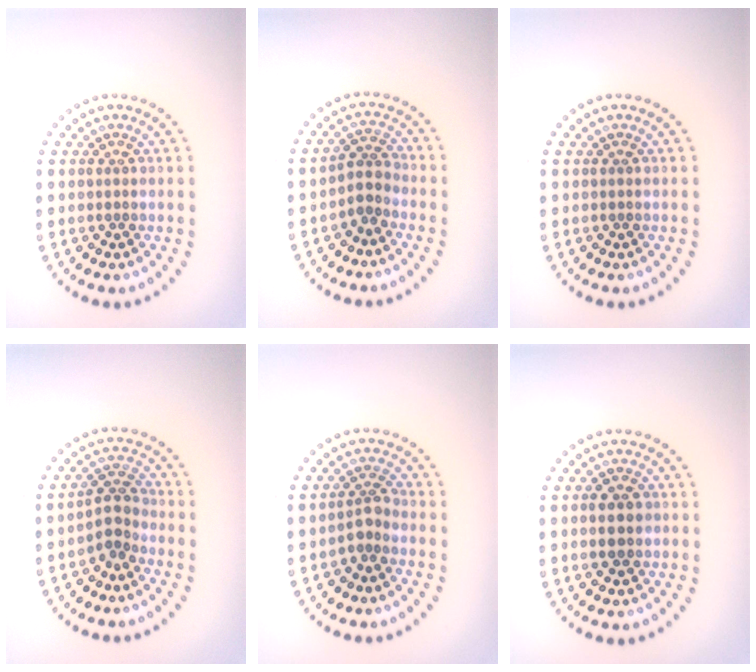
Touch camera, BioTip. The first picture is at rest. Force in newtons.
{"total": 2.0, "press": 1.4, "slide": 1.4}
{"total": 0.0}
{"total": 2.4, "press": 2.1, "slide": 1.2}
{"total": 1.8, "press": 1.4, "slide": 1.0}
{"total": 3.1, "press": 3.1, "slide": 0.0}